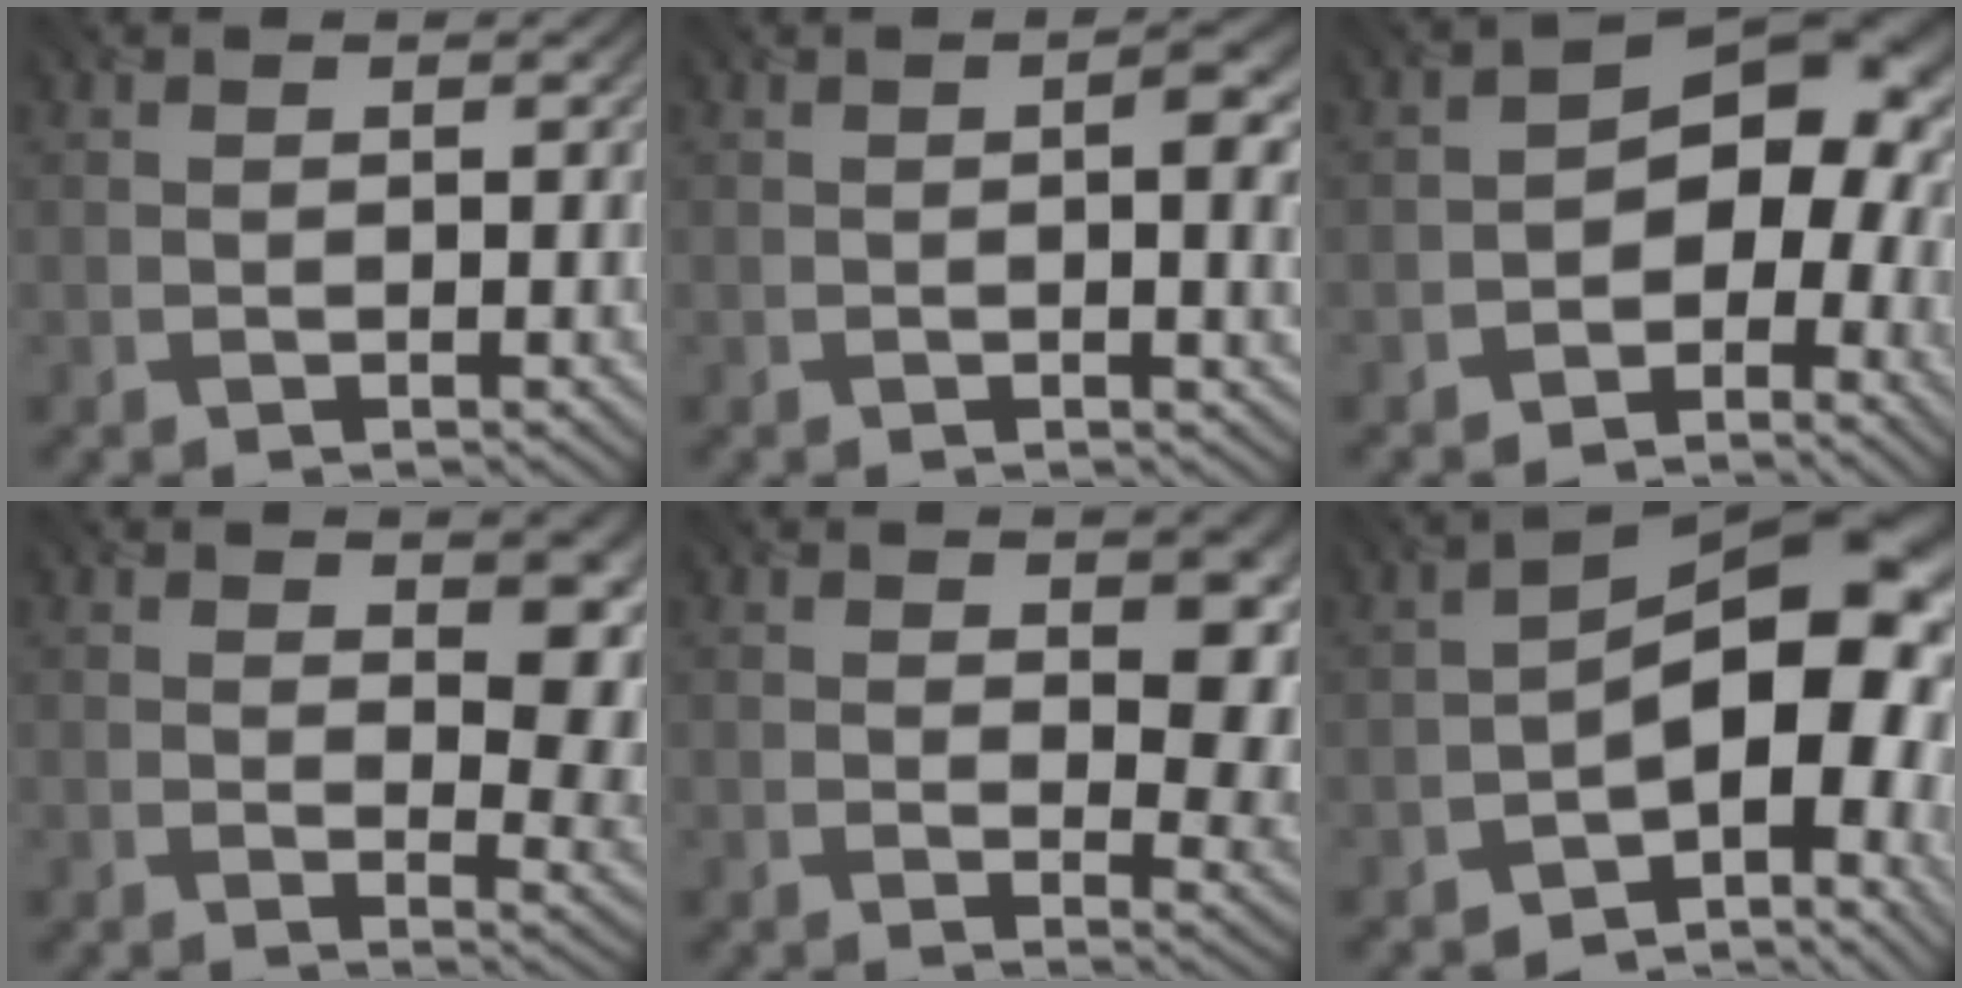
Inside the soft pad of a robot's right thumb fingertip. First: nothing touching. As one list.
[{"total": 3.2, "force": [0.3, 0.9, 3.0], "torque": [-0.046, 0.001, 0.003]}, {"total": 9.1, "force": [-2.5, 6.4, 5.9], "torque": [-0.058, 0.002, -0.059]}, {"total": 7.5, "force": [2.8, 3.7, 5.9], "torque": [-0.083, -0.009, 0.050]}, {"total": 6.7, "force": [2.0, 3.6, 5.2], "torque": [-0.073, -0.010, 0.033]}, {"total": 12.7, "force": [-3.7, 6.8, 10.1], "torque": [-0.125, -0.003, -0.066]}]